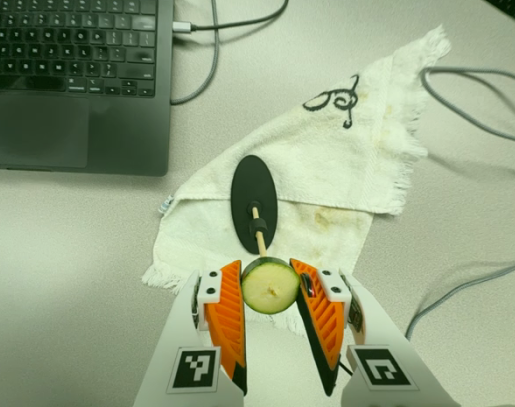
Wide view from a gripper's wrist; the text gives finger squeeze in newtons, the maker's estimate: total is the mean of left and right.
{"total": 11.4, "left": 11.0, "right": 11.8}